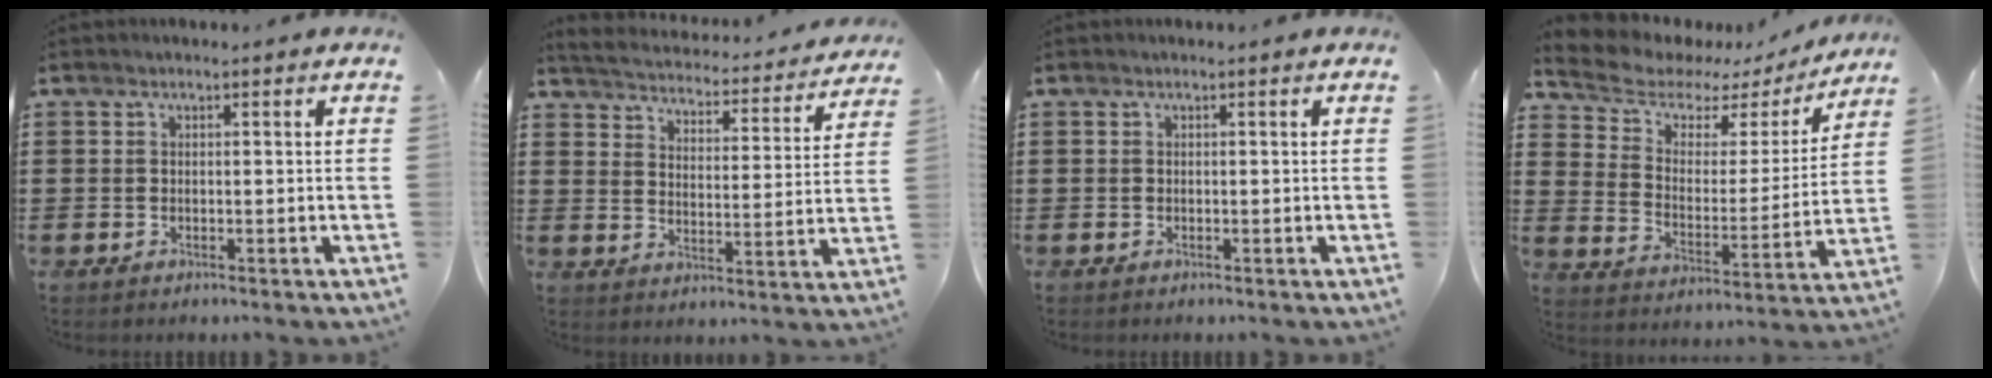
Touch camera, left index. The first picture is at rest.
{"total": 3.6, "force": [3.6, -0.2, 0.1], "torque": [-0.026, -0.035, 0.054]}
{"total": 0.0}
{"total": 5.6, "force": [4.7, 2.8, 1.5], "torque": [-0.064, -0.026, 0.076]}